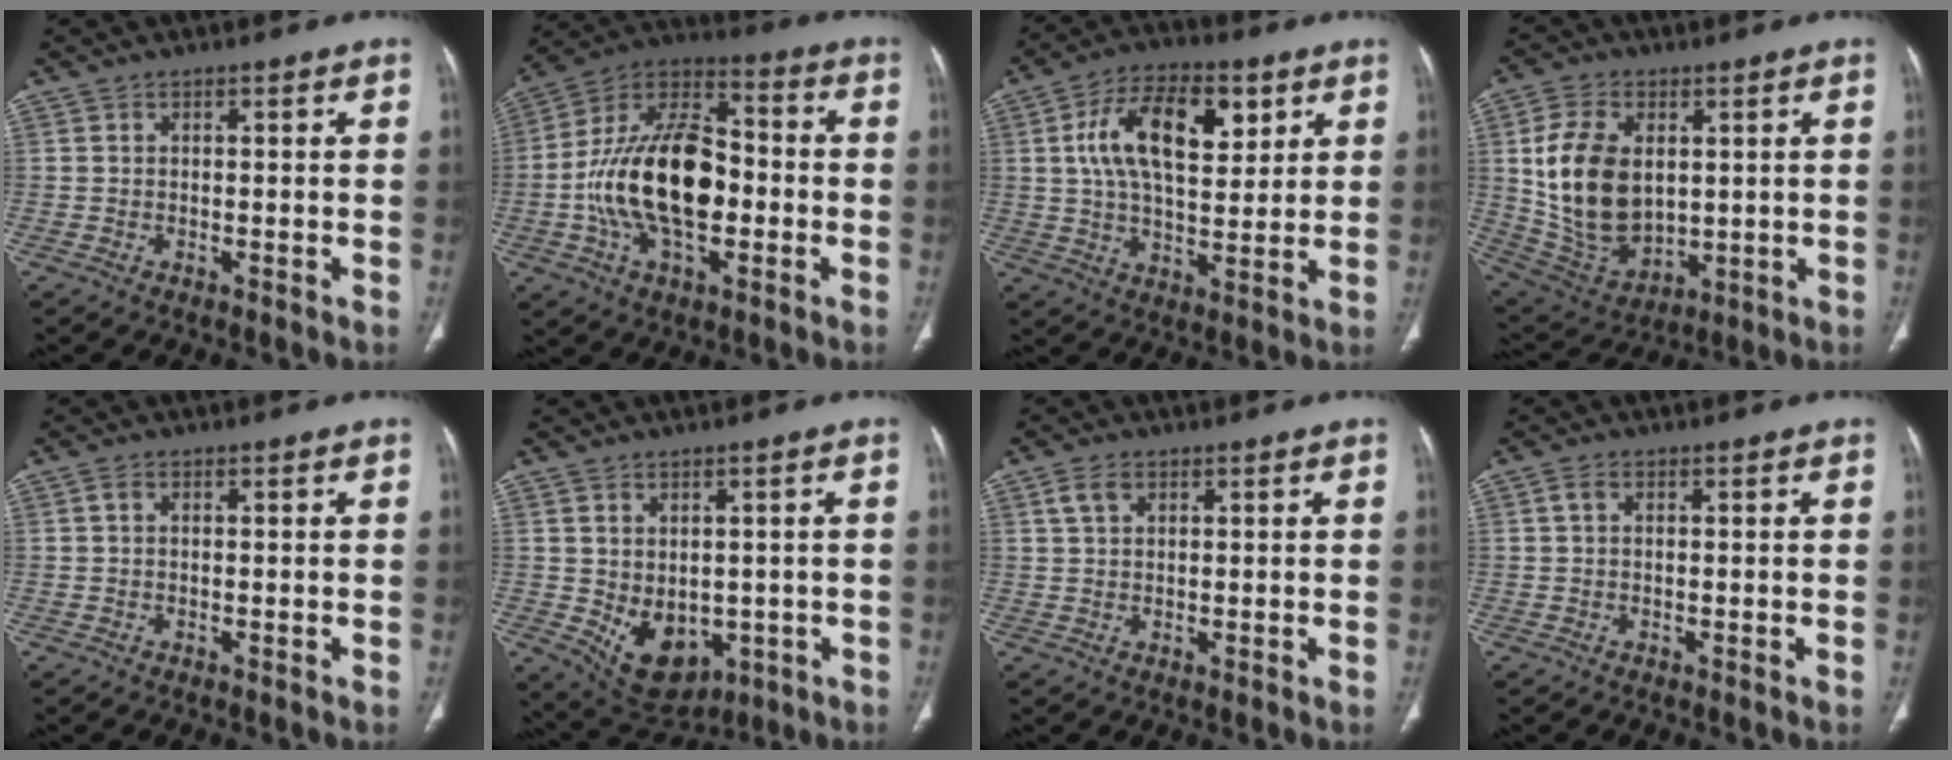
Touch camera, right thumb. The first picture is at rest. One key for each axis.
{"total": 21.5, "fx": -2.9, "fy": 12.1, "fz": 17.5, "tx": -0.300, "ty": 0.036, "tz": -0.051}
{"total": 16.2, "fx": 5.3, "fy": 8.3, "fz": 12.8, "tx": -0.196, "ty": -0.005, "tz": 0.091}
{"total": 17.1, "fx": 2.5, "fy": 11.1, "fz": 12.7, "tx": -0.225, "ty": -0.014, "tz": 0.067}
{"total": 0.7, "fx": 0.2, "fy": 0.4, "fz": 0.5, "tx": -0.014, "ty": 0.002, "tz": 0.002}
{"total": 9.9, "fx": -1.9, "fy": 7.0, "fz": 6.7, "tx": -0.081, "ty": -0.005, "tz": 0.001}
{"total": 2.8, "fx": 1.4, "fy": 1.7, "fz": 1.7, "tx": -0.034, "ty": 0.003, "tz": 0.032}
{"total": 1.2, "fx": 0.3, "fy": 0.8, "fz": 0.9, "tx": -0.021, "ty": 0.004, "tz": 0.006}